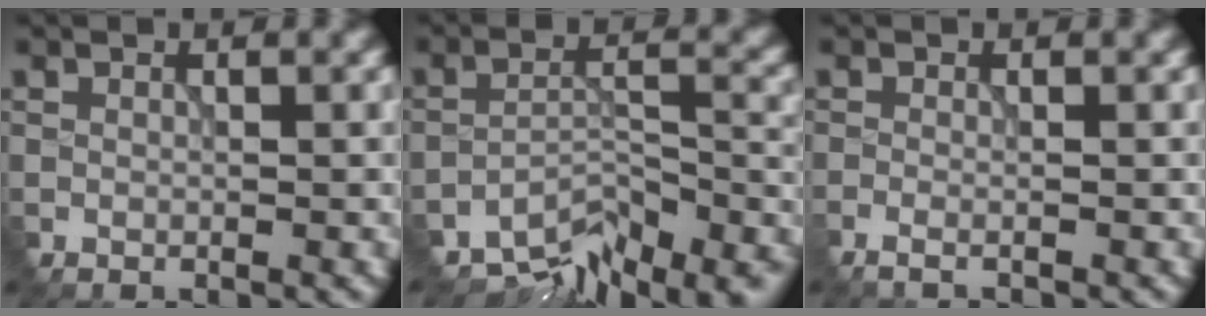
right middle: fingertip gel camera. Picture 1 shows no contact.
{"total": 9.2, "force": [-8.0, 3.0, 3.5], "torque": [-0.059, 0.000, -0.125]}
{"total": 1.5, "force": [-0.8, 0.7, 1.1], "torque": [0.003, 0.010, -0.022]}